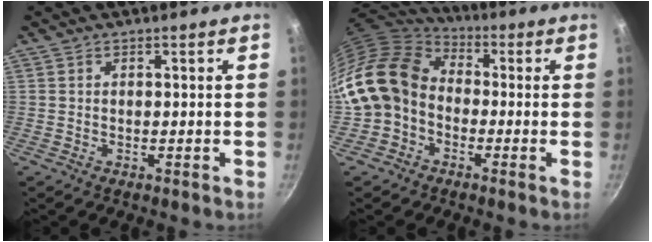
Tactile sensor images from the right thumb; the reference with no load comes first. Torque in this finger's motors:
{"motor_torque": [-0.71, 1.55, 0.95, -0.87, 0.15]}